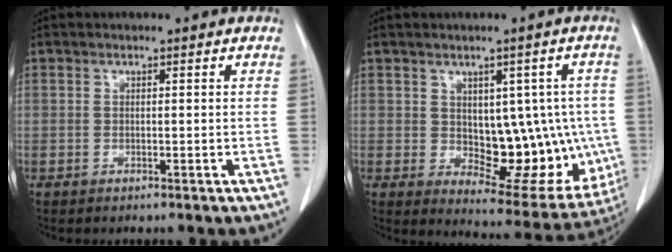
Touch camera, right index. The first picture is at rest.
{"total": 14.9, "force": [-0.6, 7.8, 12.7], "torque": [-0.146, 0.005, 0.019]}